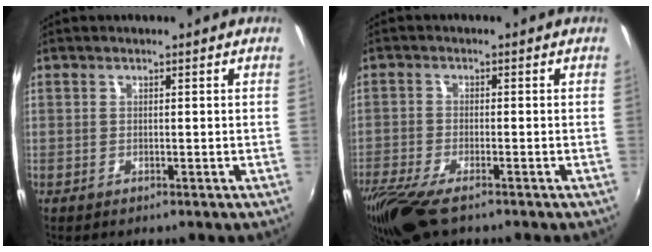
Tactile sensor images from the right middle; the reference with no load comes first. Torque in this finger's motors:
{"motor_torque": [1.09, -1.04, 0.37, 0.12]}